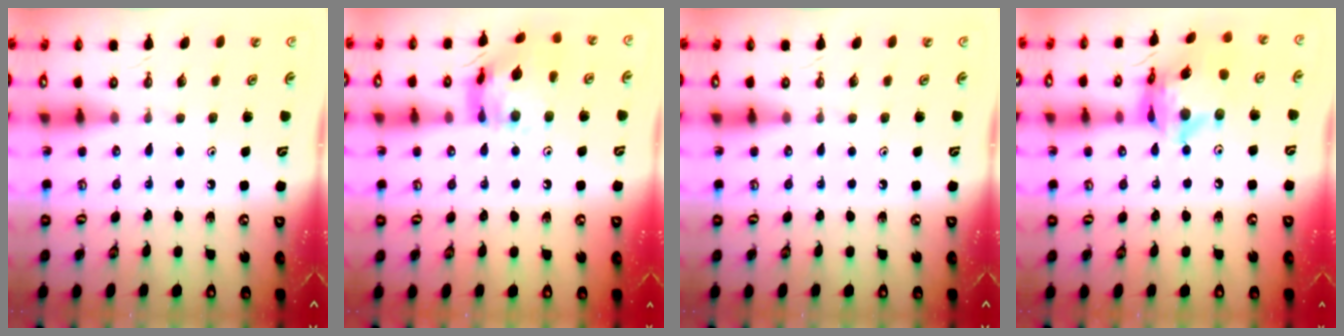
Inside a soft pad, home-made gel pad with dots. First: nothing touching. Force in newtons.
{"total": 14.5, "press": 14.4, "slide": 1.5}
{"total": 0.0}
{"total": 15.7, "press": 15.6, "slide": 1.5}